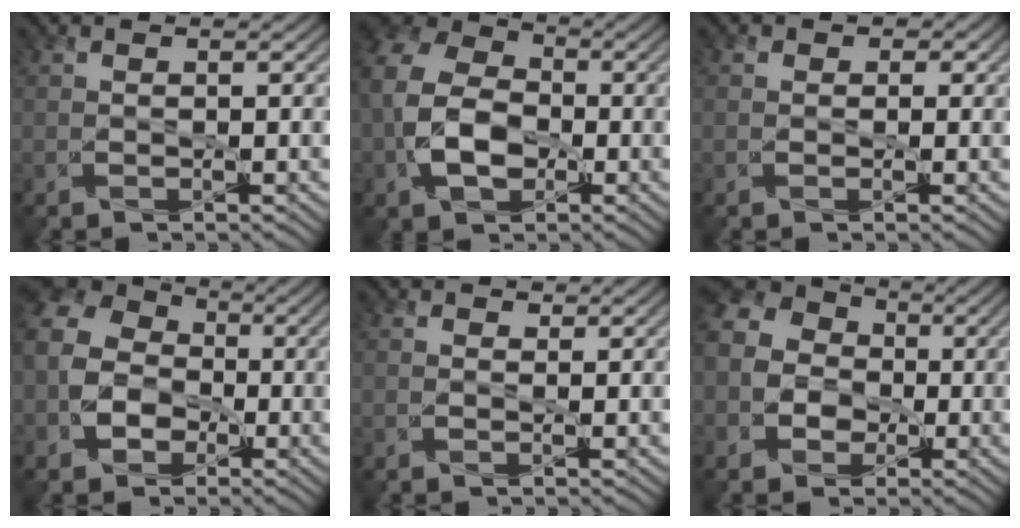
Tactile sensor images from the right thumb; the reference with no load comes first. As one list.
[{"total": 10.3, "force": [-1.9, 7.4, 6.9], "torque": [-0.172, -0.007, -0.050]}, {"total": 1.1, "force": [0.3, 1.1, 0.2], "torque": [-0.001, 0.000, -0.005]}, {"total": 11.0, "force": [-2.4, 9.0, 5.7], "torque": [-0.140, -0.017, -0.069]}, {"total": 0.6, "force": [0.4, 0.4, 0.1], "torque": [-0.001, -0.003, 0.007]}, {"total": 11.7, "force": [-1.2, 10.3, 5.5], "torque": [-0.153, 0.012, -0.058]}]